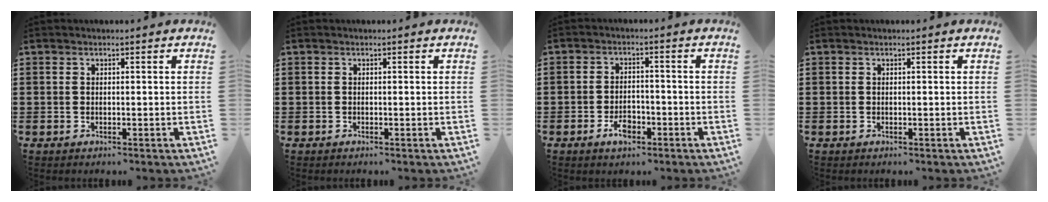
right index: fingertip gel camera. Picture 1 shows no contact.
{"total": 0.0}
{"total": 4.0, "force": [-2.0, 2.0, 2.9], "torque": [-0.056, 0.002, -0.038]}
{"total": 0.0}